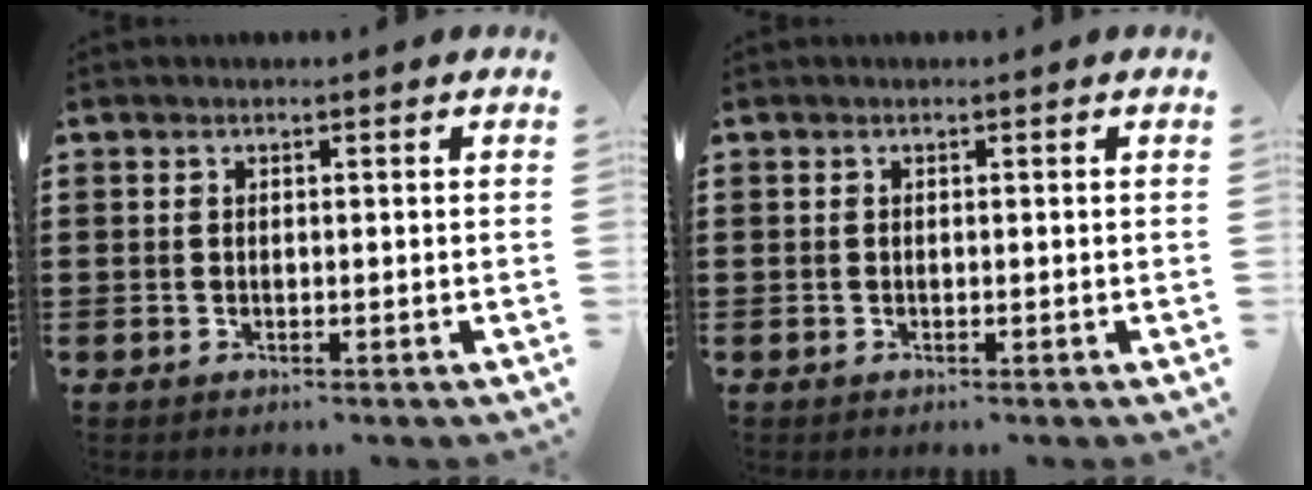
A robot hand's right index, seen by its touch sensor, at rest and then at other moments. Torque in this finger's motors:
{"motor_torque": [0.00, 0.00, 0.00, 0.00]}